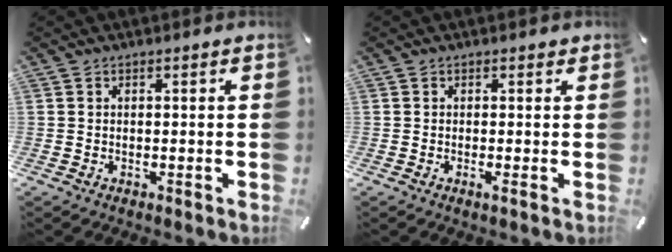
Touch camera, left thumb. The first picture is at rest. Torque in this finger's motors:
{"motor_torque": [-0.02, -0.02, 0.22, 0.02, 0.00]}